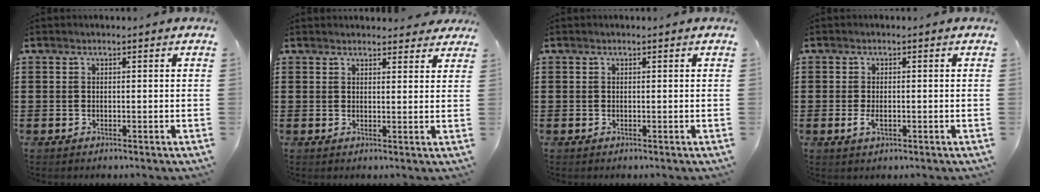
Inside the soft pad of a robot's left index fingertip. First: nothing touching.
{"total": 2.4, "force": [2.3, 0.6, 0.3], "torque": [-0.005, -0.004, 0.043]}
{"total": 0.0}
{"total": 2.1, "force": [-0.4, 1.0, 1.8], "torque": [-0.043, -0.003, -0.009]}